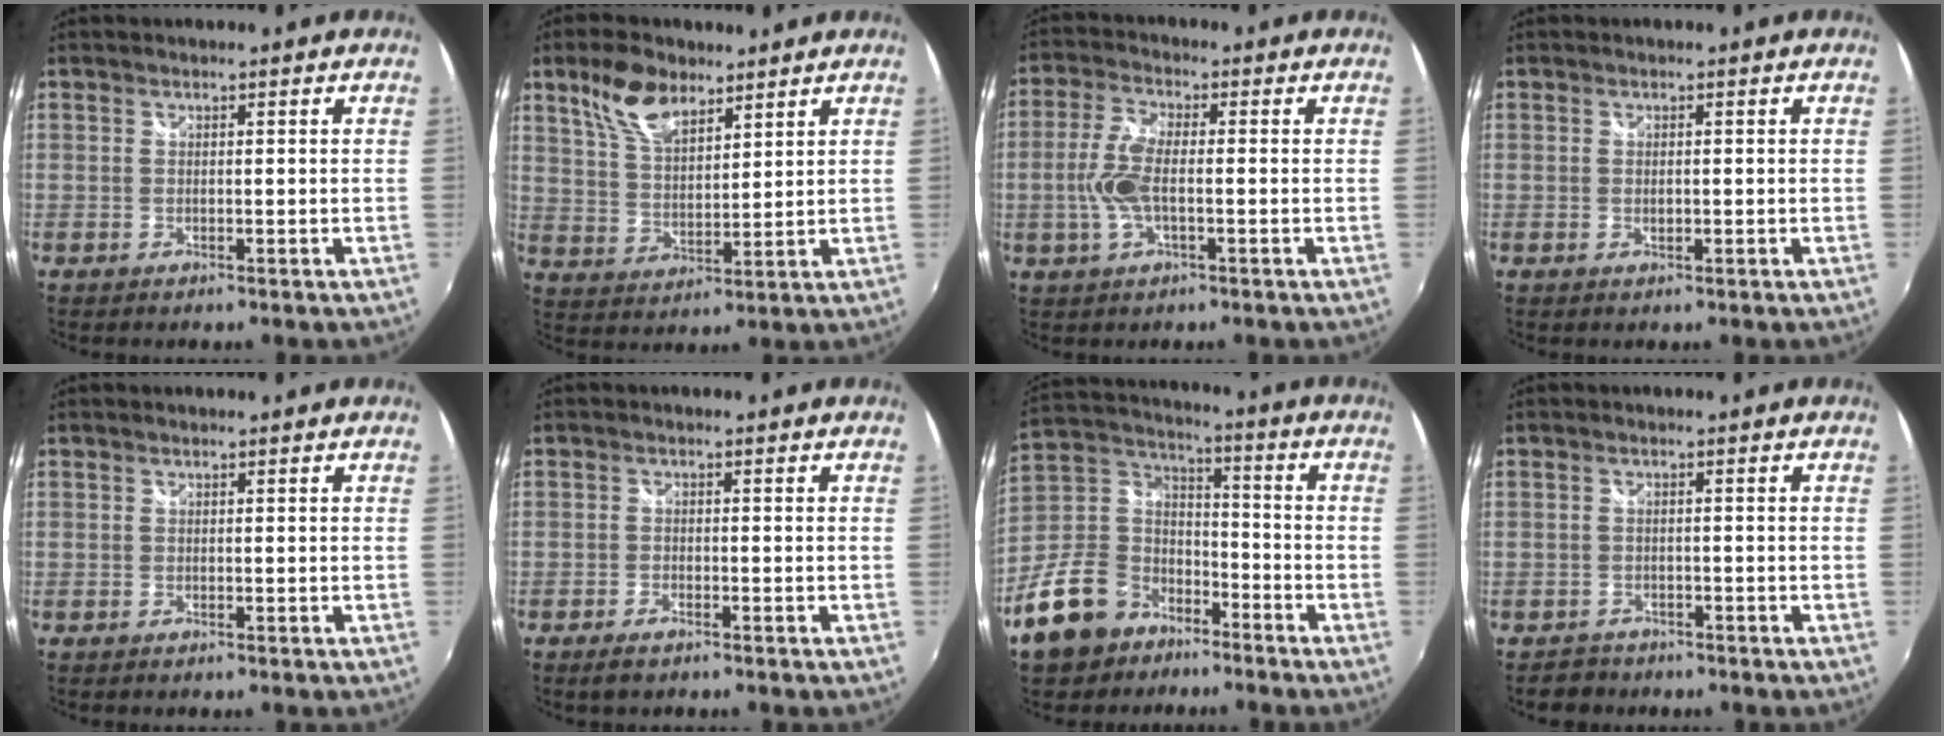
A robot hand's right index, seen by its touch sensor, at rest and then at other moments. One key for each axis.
{"total": 9.8, "fx": 6.5, "fy": 4.7, "fz": 5.7, "tx": -0.109, "ty": 0.015, "tz": 0.128}
{"total": 7.3, "fx": -1.3, "fy": 2.5, "fz": 6.8, "tx": -0.148, "ty": 0.004, "tz": -0.027}
{"total": 0.9, "fx": -0.2, "fy": 0.7, "fz": 0.6, "tx": -0.012, "ty": -0.002, "tz": -0.002}
{"total": 0.0}
{"total": 2.4, "fx": -1.8, "fy": 1.0, "fz": 1.2, "tx": -0.031, "ty": -0.005, "tz": -0.037}
{"total": 16.9, "fx": -10.5, "fy": 11.6, "fz": 6.4, "tx": -0.174, "ty": 0.037, "tz": -0.171}
{"total": 3.0, "fx": -2.4, "fy": 1.9, "fz": 0.0, "tx": -0.010, "ty": 0.003, "tz": -0.040}